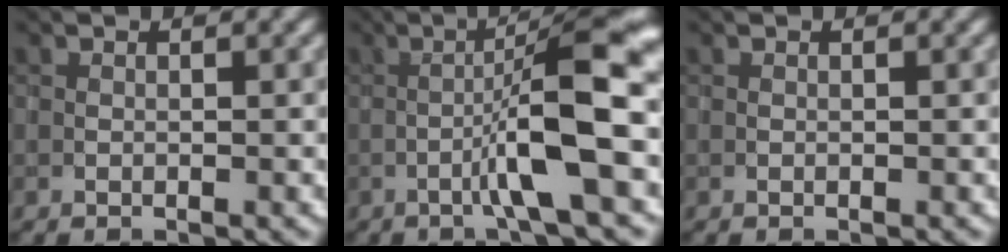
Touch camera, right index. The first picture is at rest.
{"total": 9.0, "force": [-1.8, 0.9, 8.8], "torque": [-0.135, 0.021, -0.035]}
{"total": 0.0}